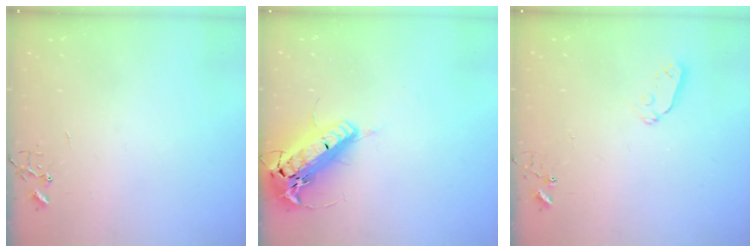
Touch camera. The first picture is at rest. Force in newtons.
{"total": 22.0, "press": 21.5, "slide": 4.5}
{"total": 5.0, "press": 4.9, "slide": 1.1}